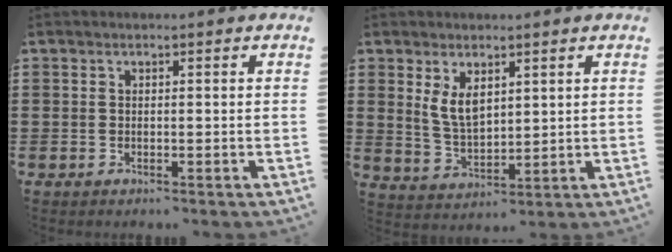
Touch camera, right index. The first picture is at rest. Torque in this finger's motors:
{"motor_torque": [0.37, 0.09, 0.22, 0.08]}